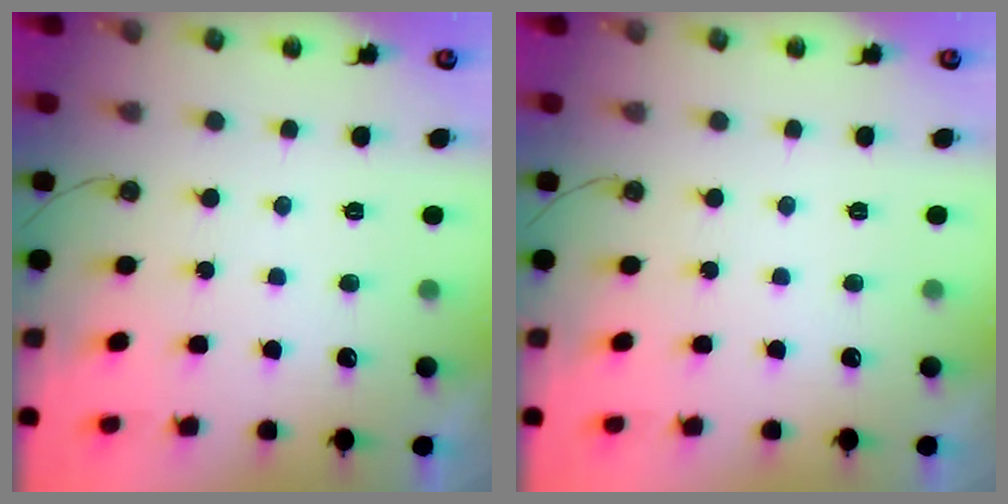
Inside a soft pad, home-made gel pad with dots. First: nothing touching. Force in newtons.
{"total": 0.0}